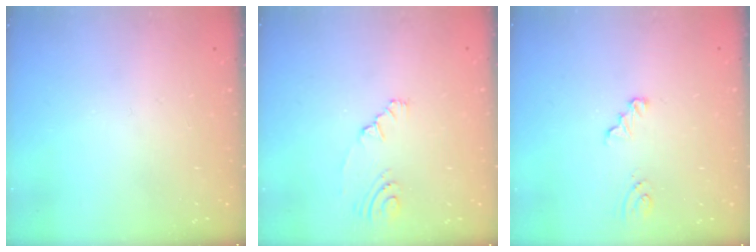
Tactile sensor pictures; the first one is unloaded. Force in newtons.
{"total": 5.7, "press": 2.4, "slide": 5.2}
{"total": 2.1, "press": 2.1, "slide": 0.2}